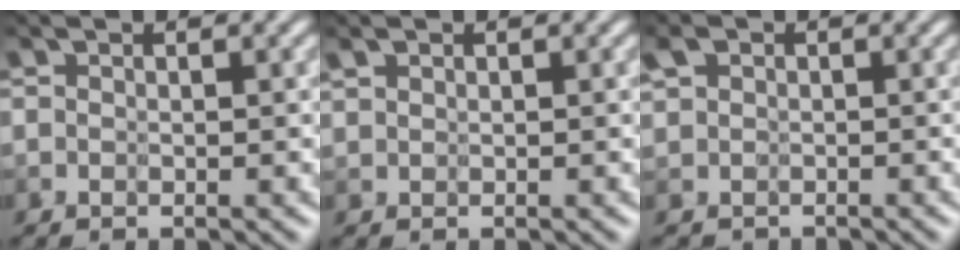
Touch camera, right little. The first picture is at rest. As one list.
[{"total": 0.8, "force": [0.6, -0.1, -0.5], "torque": [0.009, -0.007, 0.012]}, {"total": 1.5, "force": [0.4, 1.3, -0.5], "torque": [0.014, 0.011, -0.015]}]